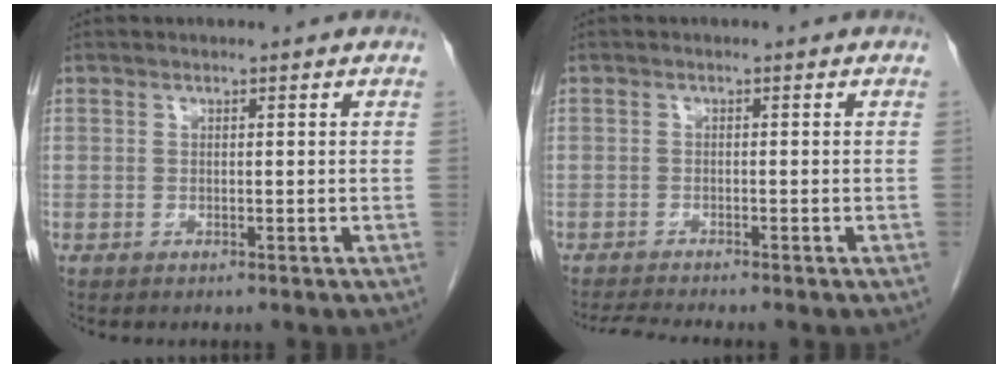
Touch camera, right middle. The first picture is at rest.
{"total": 3.1, "force": [-2.8, -0.8, 0.9], "torque": [-0.022, -0.015, -0.053]}